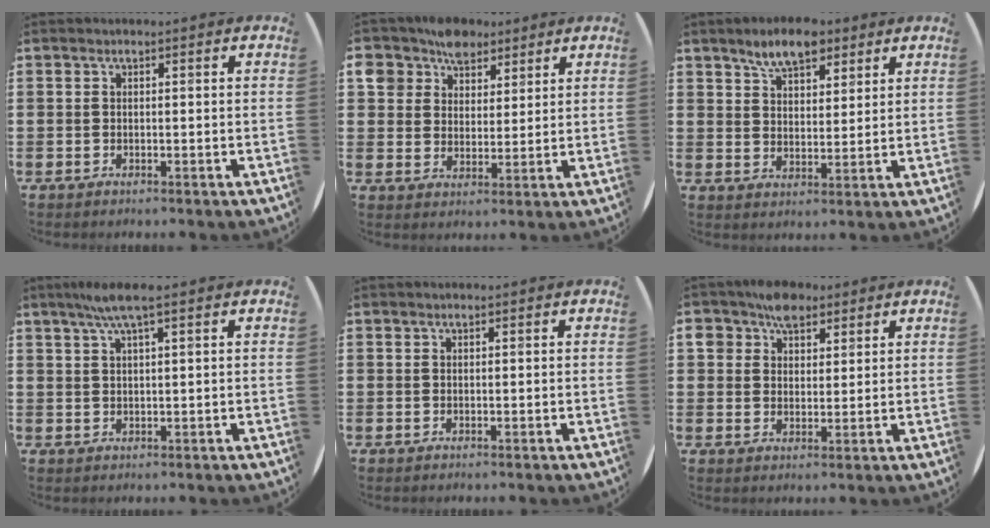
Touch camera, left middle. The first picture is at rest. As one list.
[{"total": 6.0, "force": [4.4, 3.9, 0.8], "torque": [-0.034, 0.001, 0.081]}, {"total": 6.5, "force": [5.0, 2.9, 3.1], "torque": [-0.058, -0.007, 0.088]}, {"total": 4.1, "force": [2.6, 0.3, 3.1], "torque": [-0.064, 0.005, 0.044]}, {"total": 0.0}, {"total": 5.0, "force": [3.7, 3.3, 1.1], "torque": [-0.020, 0.001, 0.066]}]